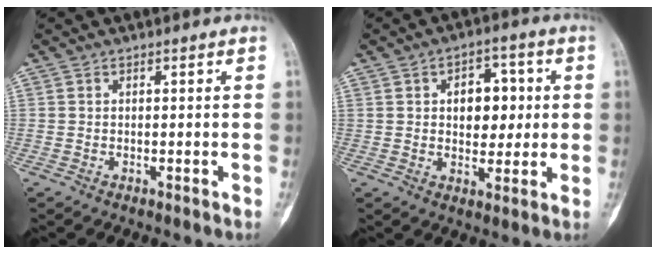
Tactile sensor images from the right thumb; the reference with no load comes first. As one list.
[{"total": 8.7, "force": [1.4, 5.8, 6.3], "torque": [-0.042, 0.002, 0.020]}]